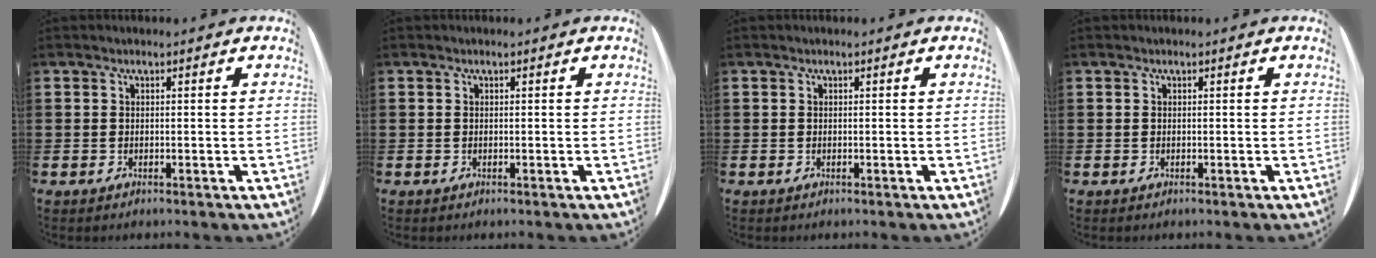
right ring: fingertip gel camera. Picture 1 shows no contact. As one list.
[{"total": 0.0}, {"total": 0.0}, {"total": 0.0}]